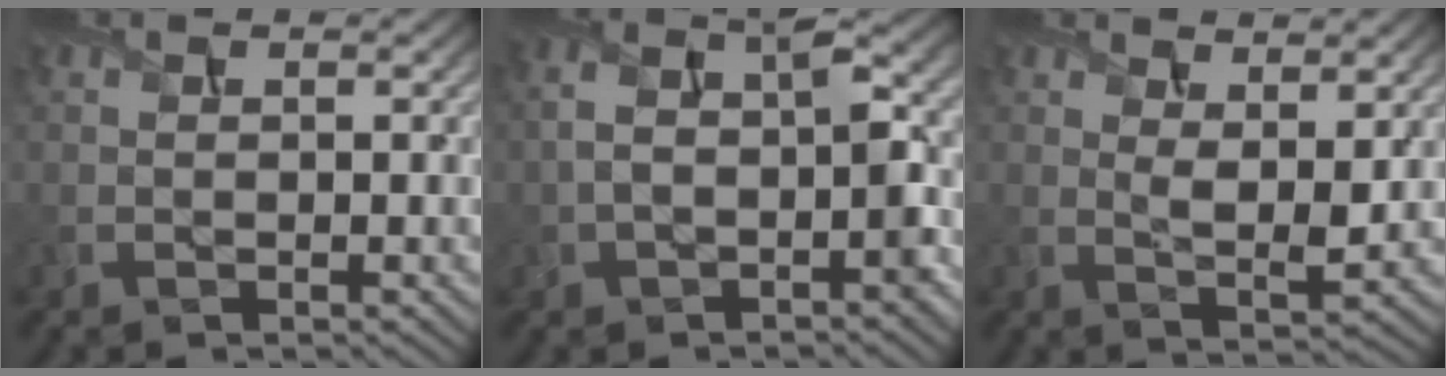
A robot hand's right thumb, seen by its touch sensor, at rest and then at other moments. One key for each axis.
{"total": 6.8, "fx": -1.1, "fy": 3.7, "fz": 5.6, "tx": -0.101, "ty": 0.006, "tz": -0.023}
{"total": 4.2, "fx": 2.0, "fy": 1.5, "fz": 3.4, "tx": -0.073, "ty": -0.009, "tz": 0.041}